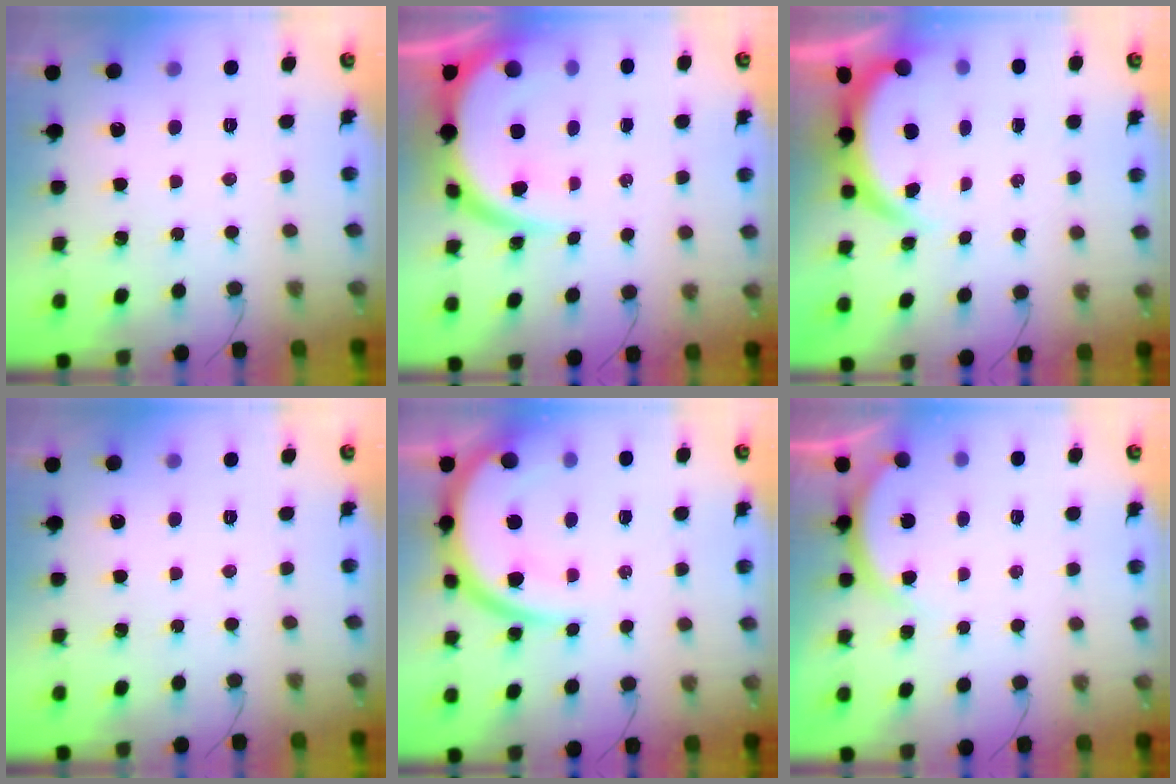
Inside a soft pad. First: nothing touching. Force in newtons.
{"total": 11.0, "press": 10.9, "slide": 1.1}
{"total": 4.0, "press": 4.0, "slide": 0.1}
{"total": 0.0}
{"total": 14.0, "press": 13.9, "slide": 1.5}
{"total": 3.6, "press": 3.5, "slide": 0.5}